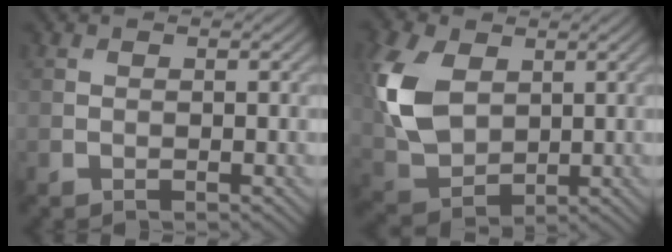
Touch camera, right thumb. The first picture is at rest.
{"total": 10.9, "force": [2.5, 7.4, 7.6], "torque": [-0.223, 0.008, 0.050]}